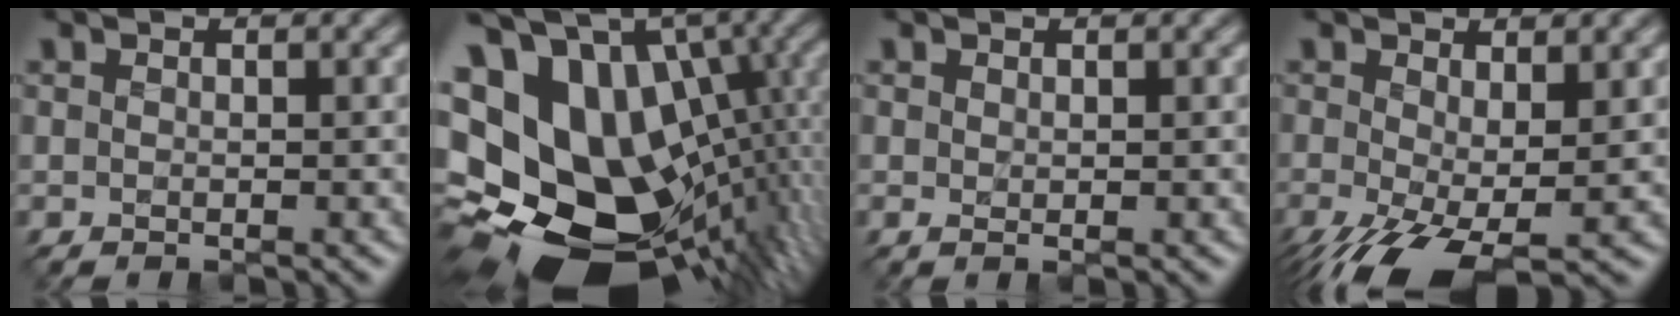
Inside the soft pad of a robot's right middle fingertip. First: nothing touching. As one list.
[{"total": 20.1, "force": [0.1, 14.7, 13.7], "torque": [-0.261, 0.022, 0.002]}, {"total": 0.0}, {"total": 6.6, "force": [-2.7, 2.2, 5.6], "torque": [-0.130, -0.027, -0.037]}]